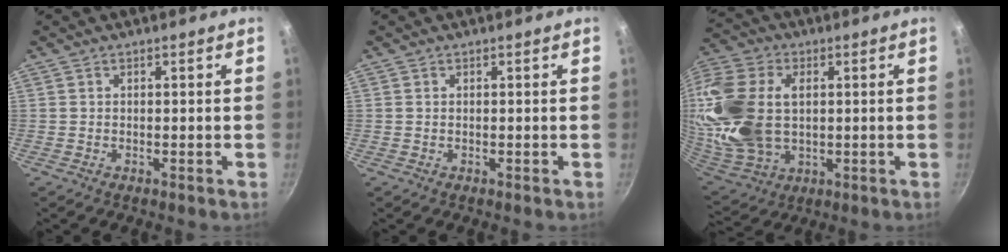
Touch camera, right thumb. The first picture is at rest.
{"total": 0.0}
{"total": 25.0, "force": [3.2, 17.0, 18.1], "torque": [-0.407, 0.006, 0.067]}